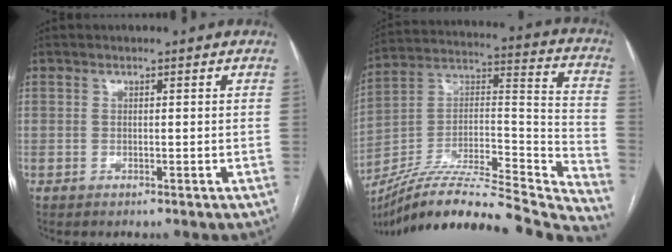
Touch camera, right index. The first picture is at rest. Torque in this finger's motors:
{"motor_torque": [-1.05, -1.09, -0.54, -0.08]}